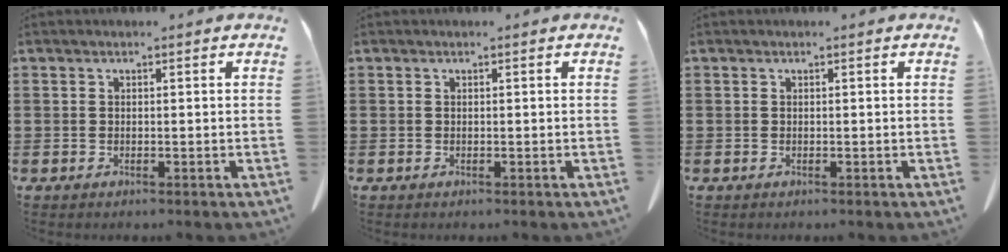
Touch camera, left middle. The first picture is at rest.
{"total": 0.0}
{"total": 0.0}